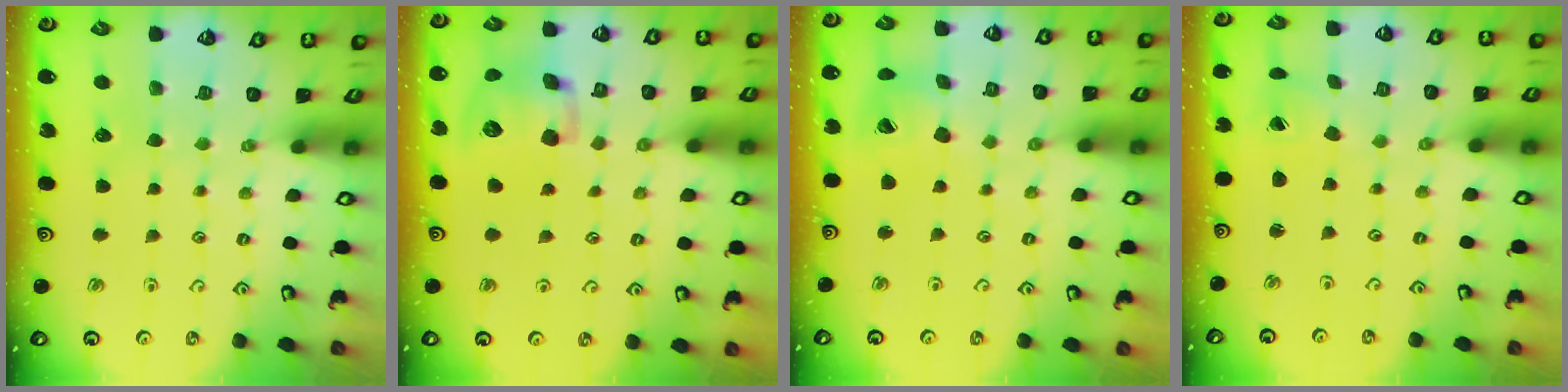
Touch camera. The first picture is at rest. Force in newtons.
{"total": 13.9, "press": 13.7, "slide": 2.4}
{"total": 12.2, "press": 12.1, "slide": 1.4}
{"total": 1.3, "press": 1.3, "slide": 0.0}